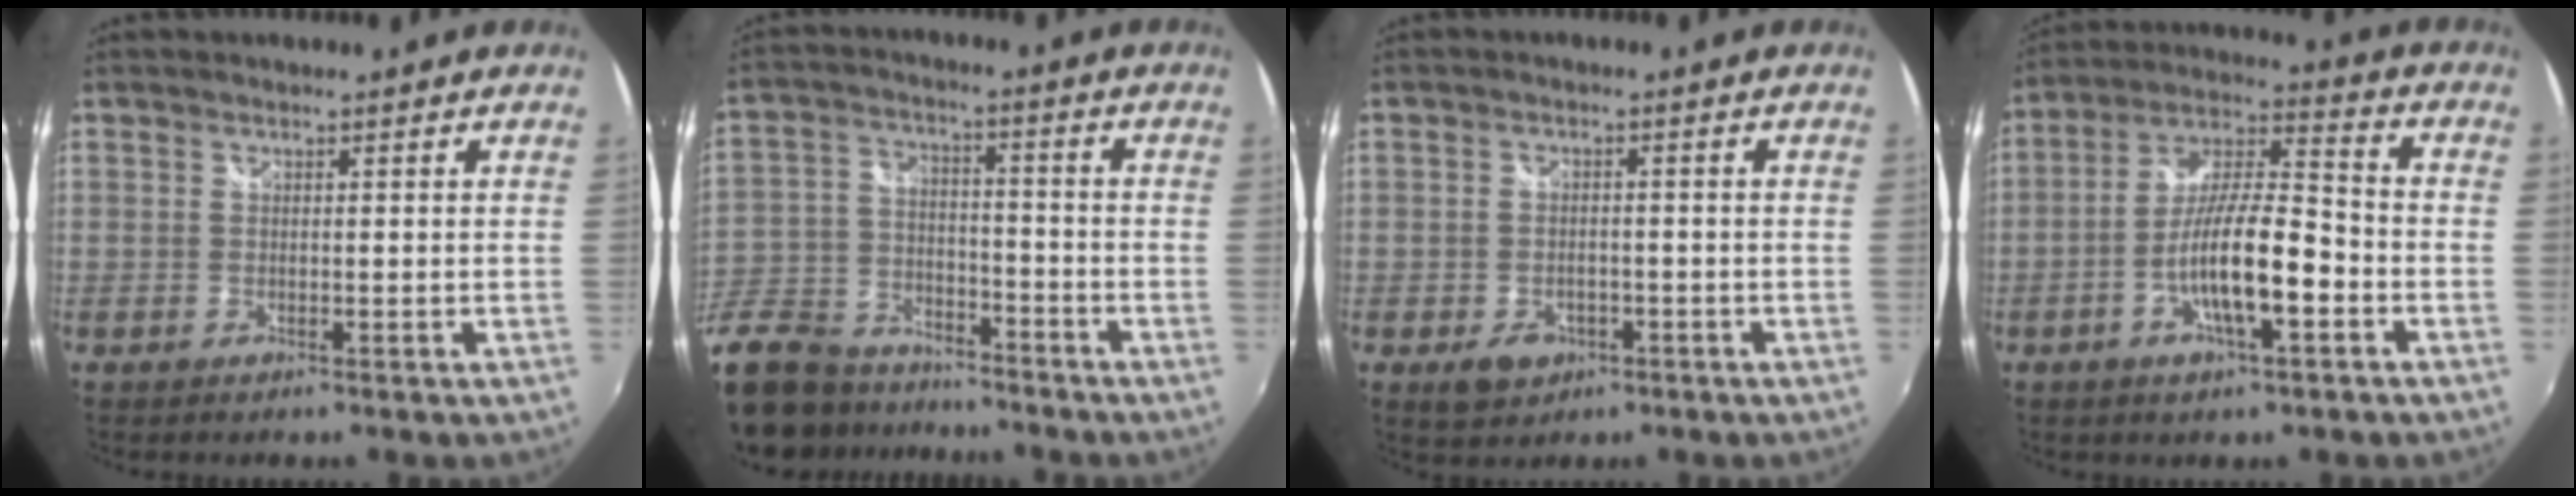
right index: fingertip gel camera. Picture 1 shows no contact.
{"total": 21.8, "force": [-16.2, 11.1, 9.4], "torque": [-0.237, -0.002, -0.268]}
{"total": 5.3, "force": [-2.6, 3.9, 2.6], "torque": [-0.061, -0.004, -0.033]}
{"total": 13.3, "force": [-4.8, 3.1, 12.0], "torque": [-0.231, 0.003, -0.087]}